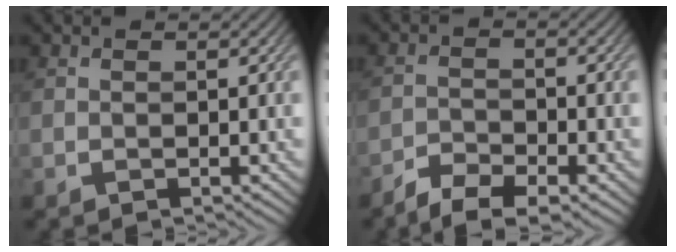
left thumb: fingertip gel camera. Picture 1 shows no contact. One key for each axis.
{"total": 4.8, "fx": -3.8, "fy": 1.4, "fz": 2.6, "tx": -0.049, "ty": -0.003, "tz": -0.070}